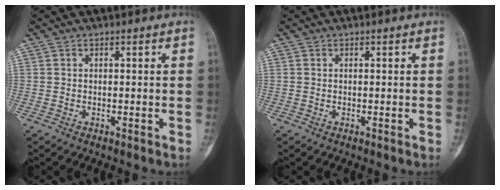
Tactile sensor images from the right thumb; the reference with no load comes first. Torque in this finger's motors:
{"motor_torque": [-0.29, 0.19, 0.18, -0.08, 0.04]}